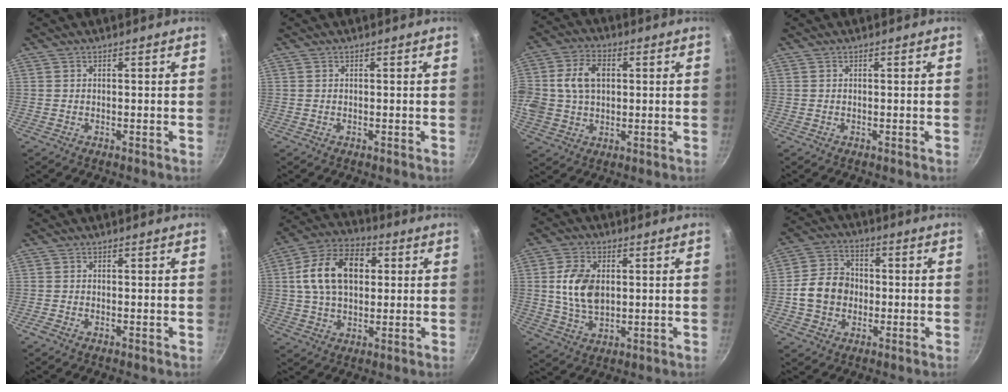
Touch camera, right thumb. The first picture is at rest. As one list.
[{"total": 0.0}, {"total": 13.6, "force": [2.0, 10.1, 8.9], "torque": [-0.175, 0.023, 0.030]}, {"total": 0.0}, {"total": 0.7, "force": [-0.5, 0.3, 0.5], "torque": [-0.017, 0.003, -0.015]}, {"total": 15.6, "force": [2.9, 10.4, 11.3], "torque": [-0.173, 0.019, 0.035]}, {"total": 9.9, "force": [1.2, 6.5, 7.4], "torque": [-0.128, -0.004, 0.023]}, {"total": 10.4, "force": [-1.1, 8.7, 5.6], "torque": [-0.070, 0.022, -0.031]}]